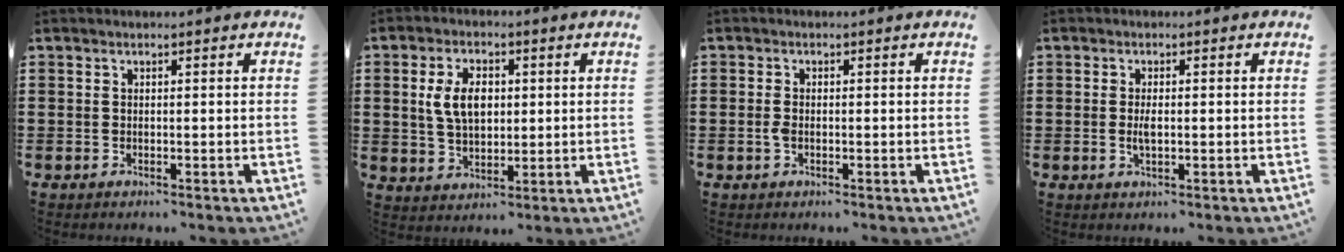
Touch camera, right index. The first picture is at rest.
{"total": 6.7, "force": [1.1, 4.0, 5.2], "torque": [-0.117, 0.007, 0.011]}
{"total": 1.5, "force": [-0.3, 0.8, 1.2], "torque": [-0.032, -0.002, -0.009]}
{"total": 2.2, "force": [-0.1, 0.8, 2.1], "torque": [-0.046, -0.003, -0.005]}